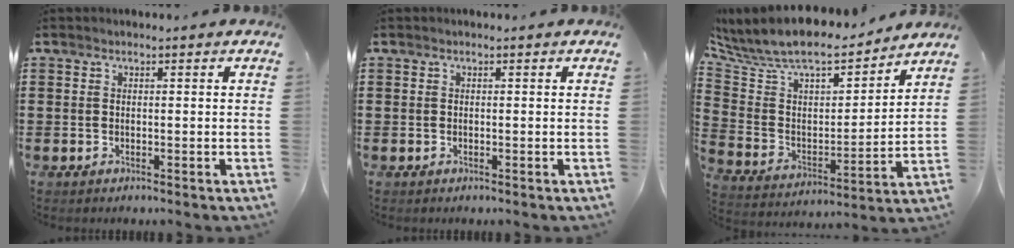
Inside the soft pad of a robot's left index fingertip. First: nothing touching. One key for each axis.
{"total": 0.0}
{"total": 9.1, "fx": 7.8, "fy": 2.7, "fz": 3.8, "tx": -0.110, "ty": -0.060, "tz": 0.133}